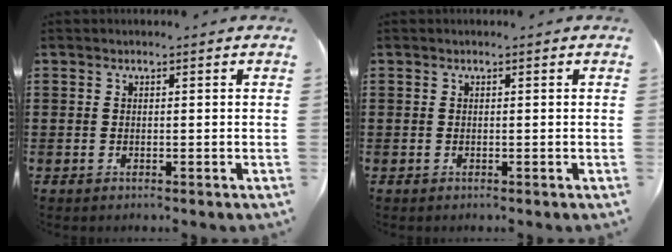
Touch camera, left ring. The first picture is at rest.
{"total": 0.0}